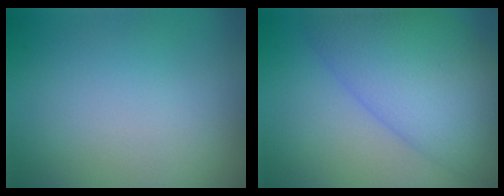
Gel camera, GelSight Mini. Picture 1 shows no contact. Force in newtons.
{"total": 9.9, "press": 9.9, "slide": 0.3}